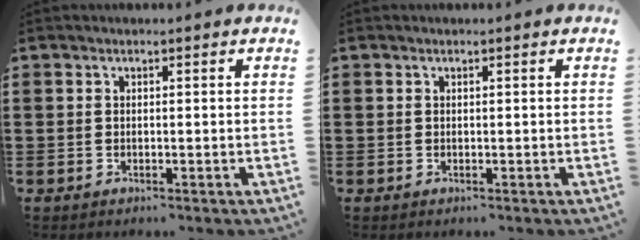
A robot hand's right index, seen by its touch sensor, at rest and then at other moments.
{"total": 0.0}